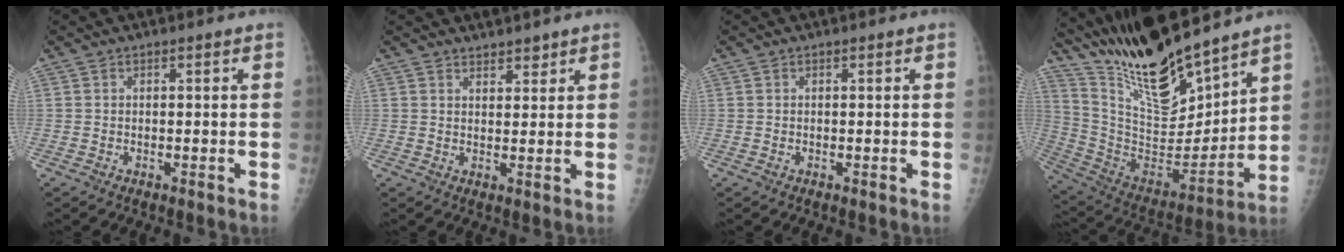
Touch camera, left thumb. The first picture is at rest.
{"total": 2.6, "force": [2.2, 1.0, 0.7], "torque": [0.005, -0.015, 0.033]}
{"total": 0.0}
{"total": 21.5, "force": [18.0, 4.3, 10.9], "torque": [-0.162, -0.101, 0.334]}